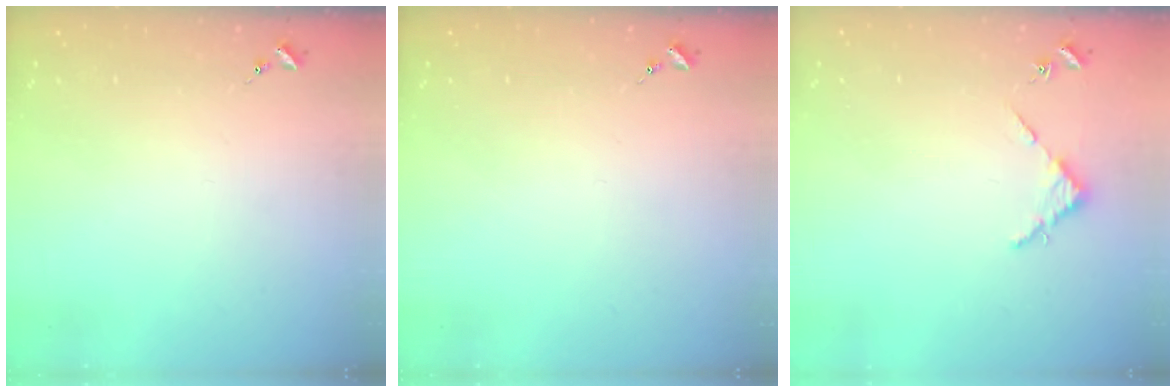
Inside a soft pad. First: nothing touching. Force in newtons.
{"total": 0.0}
{"total": 2.7, "press": 2.7, "slide": 0.3}